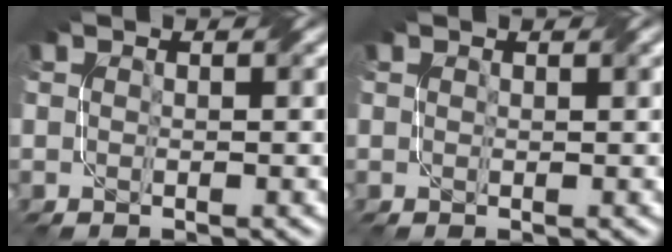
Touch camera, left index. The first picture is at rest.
{"total": 0.0}